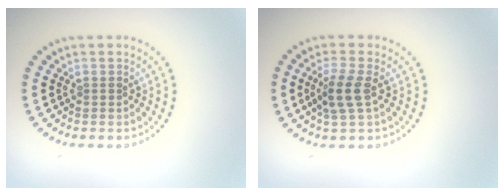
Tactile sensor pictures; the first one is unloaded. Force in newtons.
{"total": 2.8, "press": 2.5, "slide": 1.1}